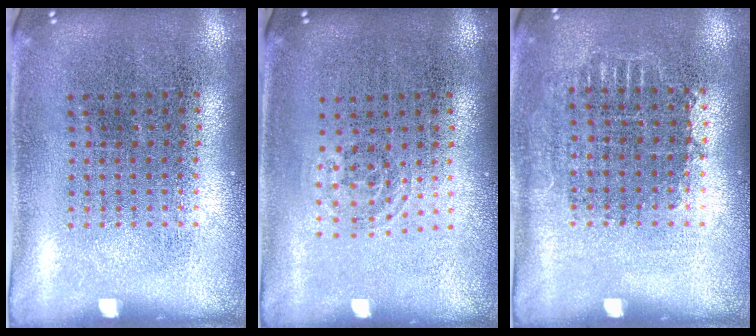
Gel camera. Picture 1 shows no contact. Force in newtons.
{"total": 0.7, "press": 0.5, "slide": 0.5}
{"total": 0.7, "press": 0.7, "slide": 0.2}